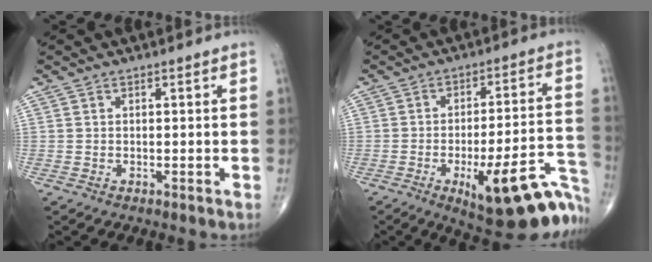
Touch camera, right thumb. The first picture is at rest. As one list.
[{"total": 22.8, "force": [-10.8, 6.9, 18.9], "torque": [-0.178, 0.062, -0.135]}]